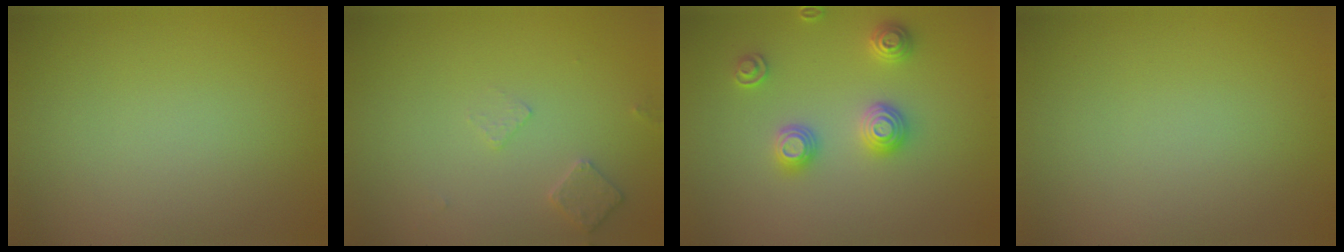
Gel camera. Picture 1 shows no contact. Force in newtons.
{"total": 1.5, "press": 1.4, "slide": 0.3}
{"total": 2.8, "press": 2.8, "slide": 0.2}
{"total": 0.0}